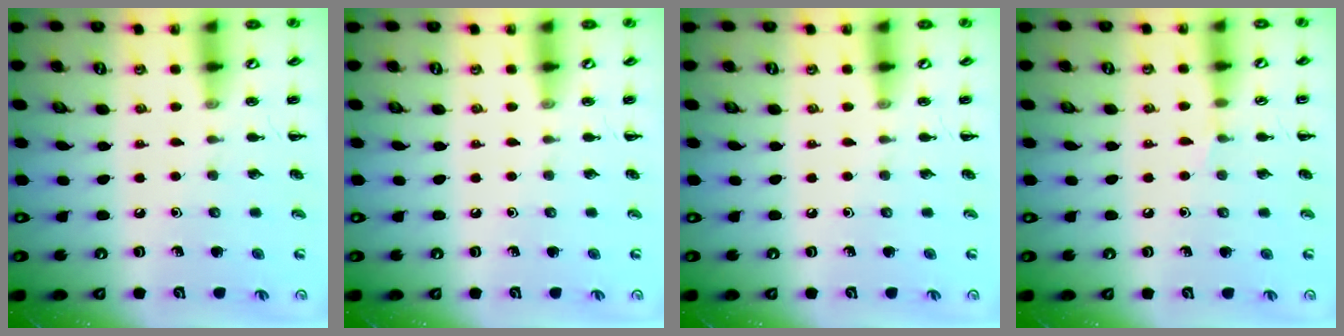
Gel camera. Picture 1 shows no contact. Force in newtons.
{"total": 0.0}
{"total": 0.0}
{"total": 3.0, "press": 2.8, "slide": 0.9}